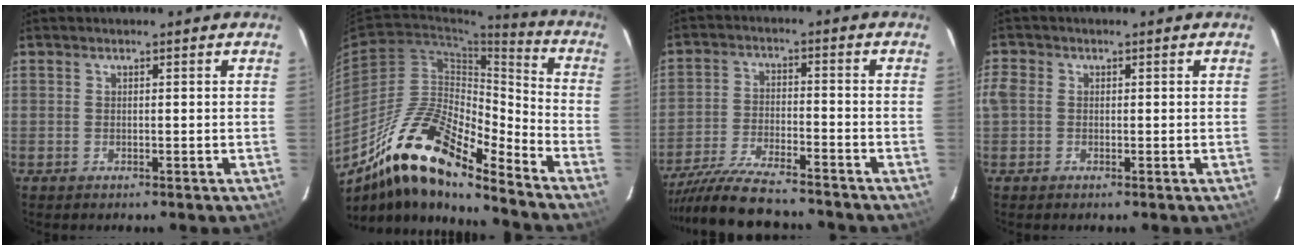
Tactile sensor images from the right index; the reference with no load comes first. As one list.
[{"total": 18.4, "force": [-13.8, 4.4, 11.4], "torque": [-0.192, -0.001, -0.260]}, {"total": 16.1, "force": [-14.5, 2.3, 6.8], "torque": [-0.153, -0.031, -0.246]}, {"total": 3.1, "force": [-0.6, 2.7, 1.5], "torque": [-0.031, 0.000, -0.017]}]